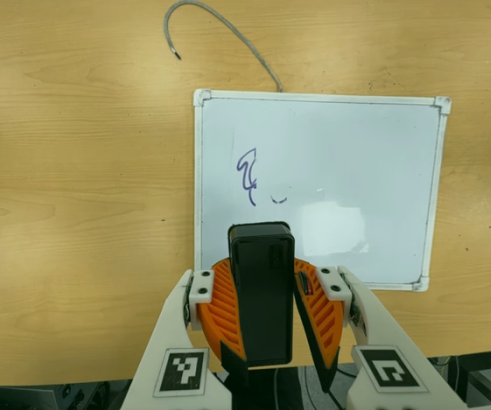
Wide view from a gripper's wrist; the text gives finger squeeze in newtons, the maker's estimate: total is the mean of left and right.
{"total": 10.4, "left": 10.3, "right": 10.4}